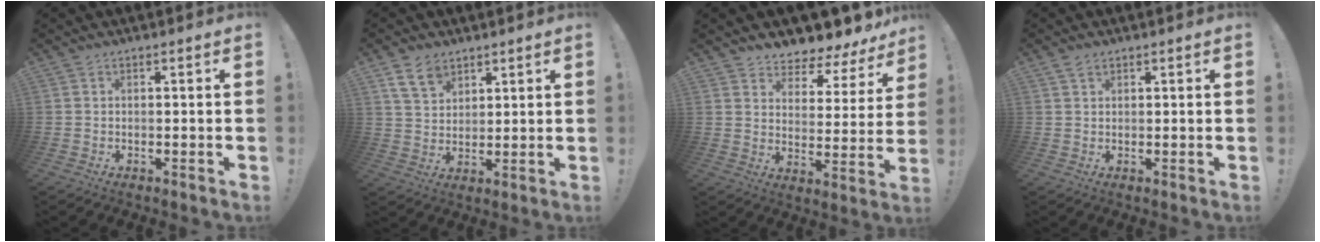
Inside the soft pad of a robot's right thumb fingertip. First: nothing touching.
{"total": 8.1, "force": [5.5, 5.0, 3.4], "torque": [-0.056, -0.024, 0.106]}
{"total": 5.4, "force": [4.7, 2.2, 1.3], "torque": [-0.011, -0.063, 0.080]}
{"total": 1.9, "force": [1.4, 0.9, 0.8], "torque": [-0.016, -0.003, 0.026]}